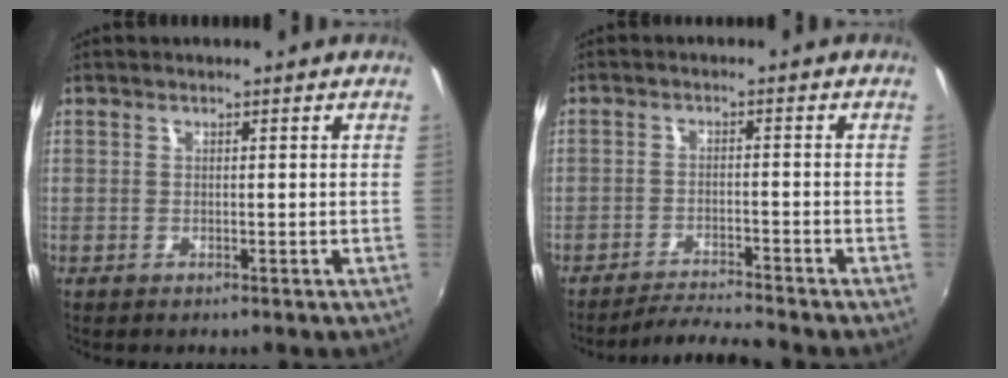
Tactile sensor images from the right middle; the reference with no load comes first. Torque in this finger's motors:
{"motor_torque": [0.72, -1.17, 0.00, 0.04]}